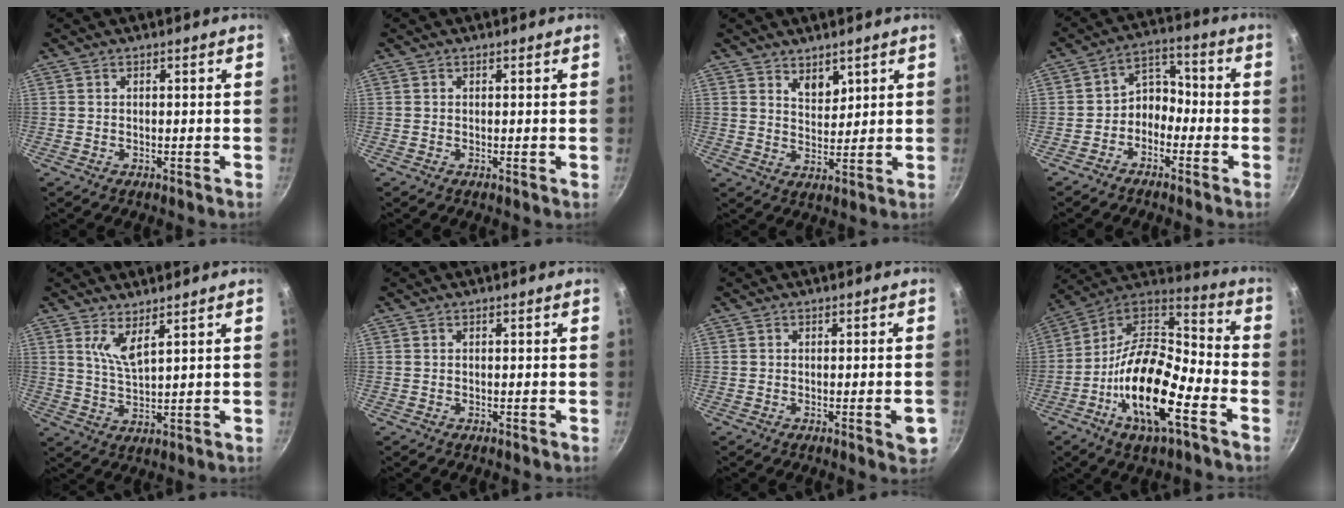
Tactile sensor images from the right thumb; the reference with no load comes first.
{"total": 0.0}
{"total": 4.5, "force": [2.9, 2.5, 2.3], "torque": [-0.022, -0.030, 0.050]}
{"total": 6.3, "force": [-2.7, 4.7, 3.1], "torque": [-0.017, 0.049, -0.060]}
{"total": 4.7, "force": [2.9, 1.0, 3.5], "torque": [-0.070, -0.037, 0.058]}
{"total": 0.0}
{"total": 3.7, "force": [-1.1, 0.8, 3.5], "torque": [-0.038, 0.000, -0.014]}
{"total": 20.8, "force": [-8.0, 8.3, 17.3], "torque": [-0.300, 0.045, -0.162]}